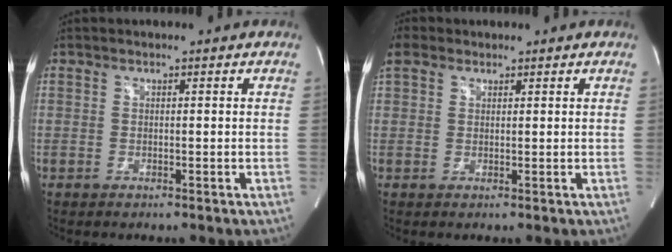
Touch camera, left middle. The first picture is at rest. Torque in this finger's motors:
{"motor_torque": [0.42, -0.29, 1.05, 0.21]}